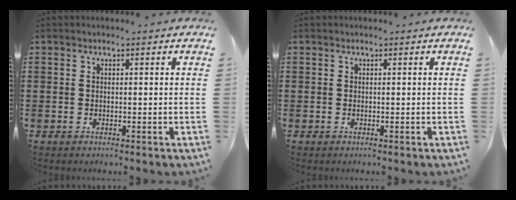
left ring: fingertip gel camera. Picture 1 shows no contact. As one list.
[{"total": 0.0}]